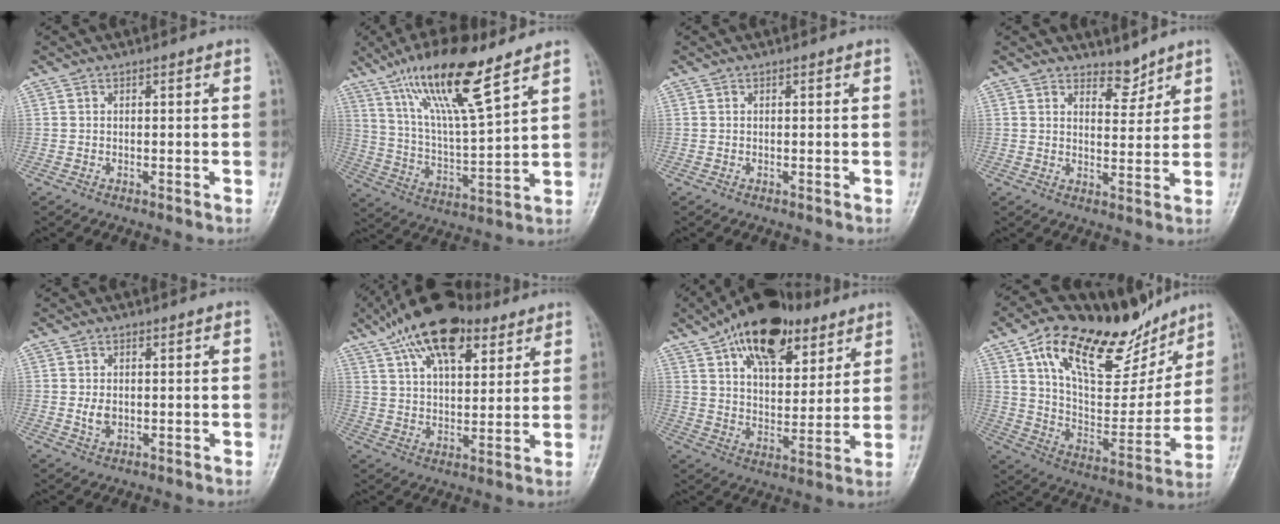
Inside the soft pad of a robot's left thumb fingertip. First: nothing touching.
{"total": 17.4, "force": [11.0, 3.7, 12.9], "torque": [-0.222, -0.048, 0.209]}
{"total": 0.0}
{"total": 3.8, "force": [3.4, 1.6, 0.6], "torque": [0.010, -0.030, 0.057]}
{"total": 2.7, "force": [0.0, 1.9, 1.9], "torque": [-0.029, -0.004, 0.004]}
{"total": 18.0, "force": [10.8, 8.5, 11.6], "torque": [-0.174, -0.018, 0.182]}
{"total": 19.6, "force": [11.6, 9.9, 12.2], "torque": [-0.155, -0.037, 0.189]}
{"total": 27.5, "force": [16.7, 12.4, 18.0], "torque": [-0.241, -0.034, 0.276]}